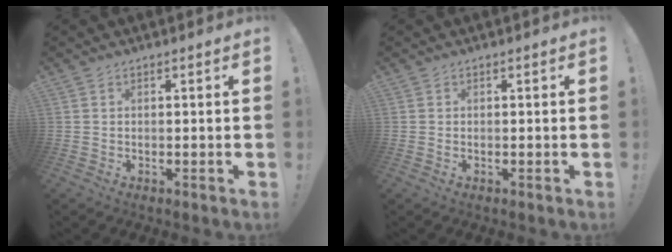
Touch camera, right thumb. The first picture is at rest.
{"total": 0.0}